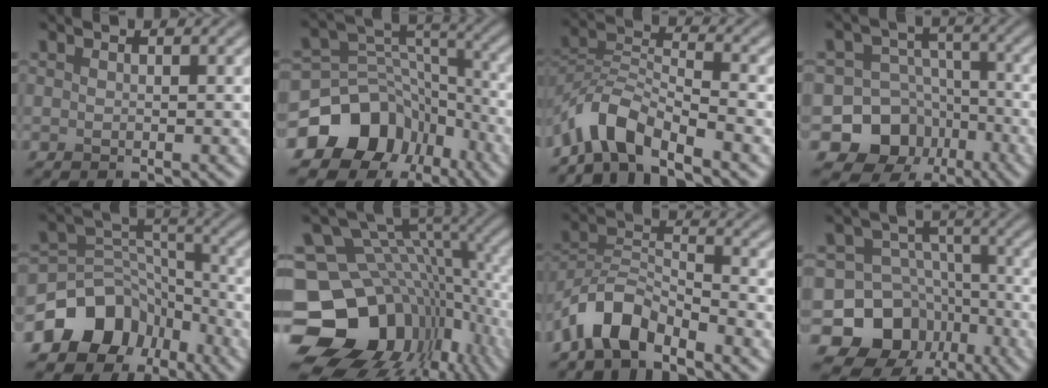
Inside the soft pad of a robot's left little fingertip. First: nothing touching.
{"total": 12.1, "force": [-6.8, 9.2, 3.7], "torque": [-0.080, 0.012, -0.110]}
{"total": 5.9, "force": [-4.6, 1.9, 3.1], "torque": [-0.050, 0.004, -0.098]}
{"total": 10.7, "force": [-5.7, 8.8, 2.2], "torque": [-0.030, -0.011, -0.113]}
{"total": 8.6, "force": [-5.0, 6.5, 2.6], "torque": [-0.034, 0.013, -0.098]}
{"total": 16.9, "force": [-3.3, 12.6, 10.9], "torque": [-0.217, -0.018, -0.029]}
{"total": 5.2, "force": [-4.1, 2.0, 2.5], "torque": [-0.039, 0.007, -0.089]}
{"total": 11.8, "force": [-6.4, 9.5, 3.0], "torque": [-0.059, 0.003, -0.118]}